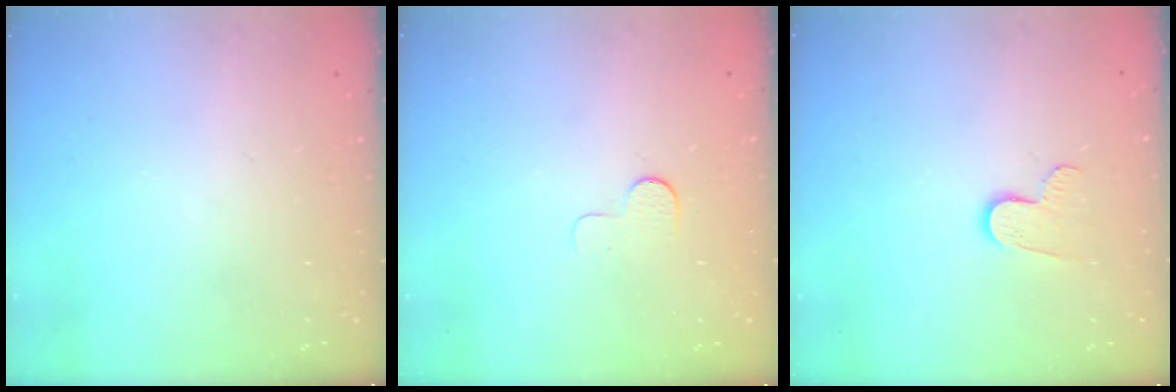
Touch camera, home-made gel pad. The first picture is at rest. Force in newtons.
{"total": 3.9, "press": 3.9, "slide": 0.3}
{"total": 5.9, "press": 5.9, "slide": 0.4}